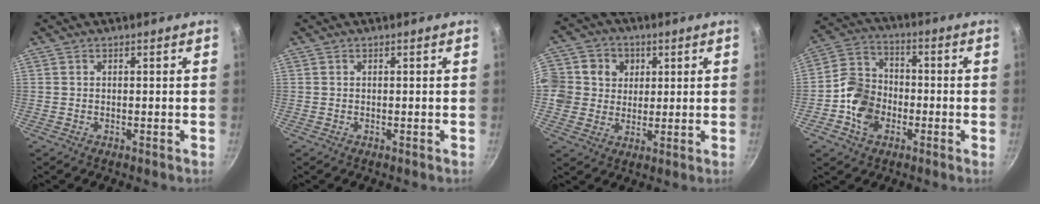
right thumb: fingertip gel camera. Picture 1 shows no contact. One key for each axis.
{"total": 0.0}
{"total": 12.3, "fx": 2.7, "fy": 11.3, "fz": 4.0, "tx": -0.067, "ty": 0.014, "tz": 0.036}
{"total": 10.6, "fx": -3.2, "fy": 8.3, "fz": 5.8, "tx": -0.088, "ty": 0.027, "tz": -0.077}